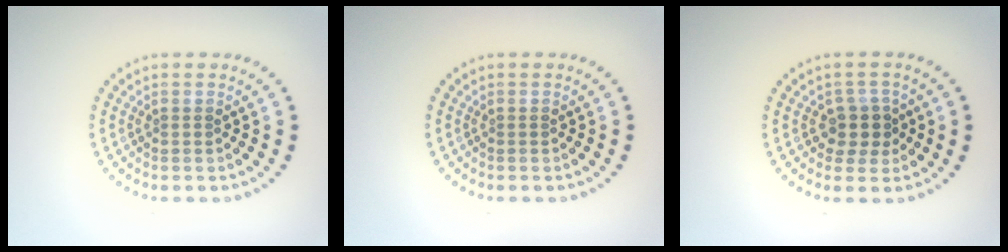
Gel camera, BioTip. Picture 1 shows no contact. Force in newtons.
{"total": 0.0}
{"total": 2.5, "press": 2.2, "slide": 1.2}